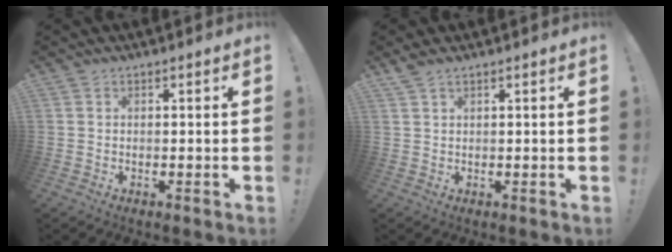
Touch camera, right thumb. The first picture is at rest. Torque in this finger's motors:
{"motor_torque": [-0.05, -0.05, 0.37, 0.11, 0.00]}